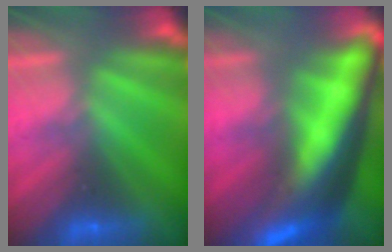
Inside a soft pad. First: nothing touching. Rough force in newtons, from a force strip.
{"total": 6.8}